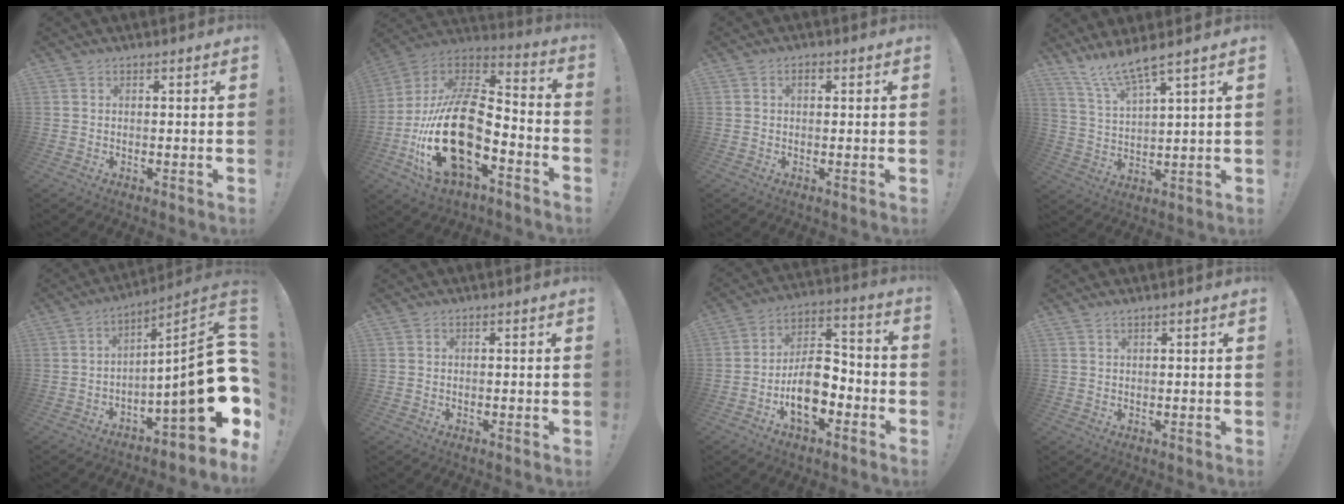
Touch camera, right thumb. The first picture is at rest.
{"total": 25.4, "force": [-7.0, 13.2, 20.6], "torque": [-0.414, 0.024, -0.114]}
{"total": 1.5, "force": [0.4, 0.9, 1.2], "torque": [-0.024, 0.005, 0.004]}
{"total": 8.6, "force": [7.4, 0.4, 4.4], "torque": [-0.097, -0.039, 0.131]}
{"total": 20.2, "force": [-3.1, 4.5, 19.4], "torque": [-0.280, 0.000, -0.046]}
{"total": 0.0}
{"total": 13.5, "force": [-5.7, 7.8, 9.4], "torque": [-0.157, 0.036, -0.097]}
{"total": 0.8, "force": [0.7, -0.1, 0.4], "torque": [-0.010, 0.000, 0.013]}